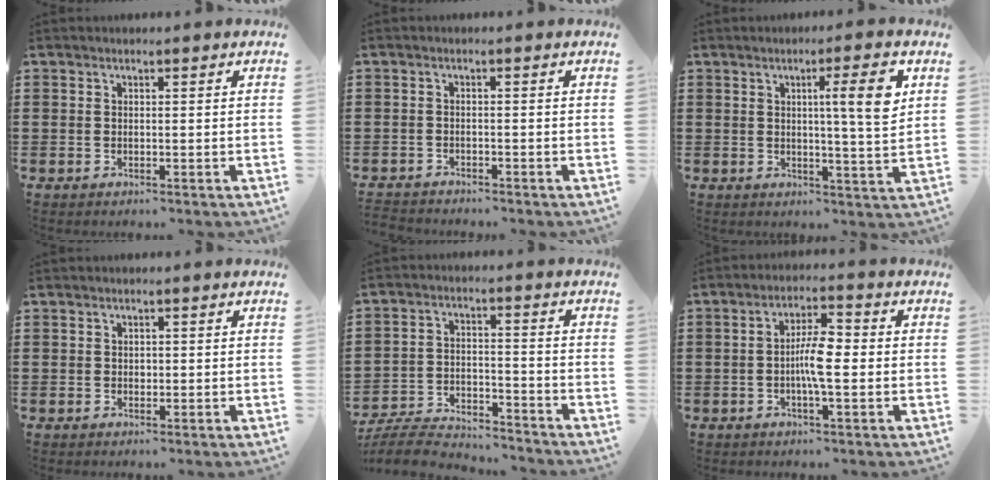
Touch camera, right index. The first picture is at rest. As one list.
[{"total": 1.5, "force": [-1.5, 0.2, -0.2], "torque": [-0.001, 0.002, -0.034]}, {"total": 7.6, "force": [2.5, 0.3, 7.1], "torque": [-0.107, -0.011, 0.028]}, {"total": 0.7, "force": [0.1, 0.6, 0.4], "torque": [-0.009, 0.003, 0.001]}, {"total": 6.5, "force": [-6.3, 1.1, 1.4], "torque": [-0.038, 0.007, -0.126]}, {"total": 6.1, "force": [-0.8, 1.5, 5.8], "torque": [-0.111, 0.004, -0.019]}]